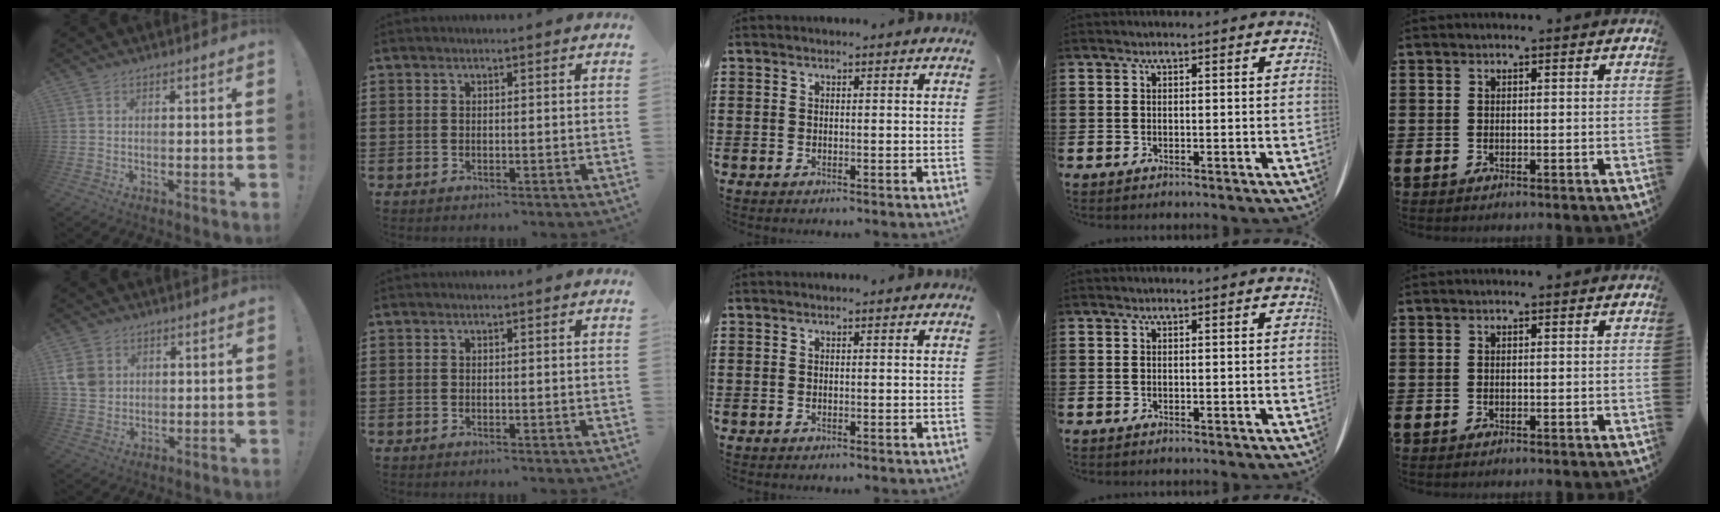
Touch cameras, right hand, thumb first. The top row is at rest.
{"thumb": {"total": 7.1, "force": [2.3, 6.2, 2.7], "torque": [-0.052, -0.010, 0.047]}}